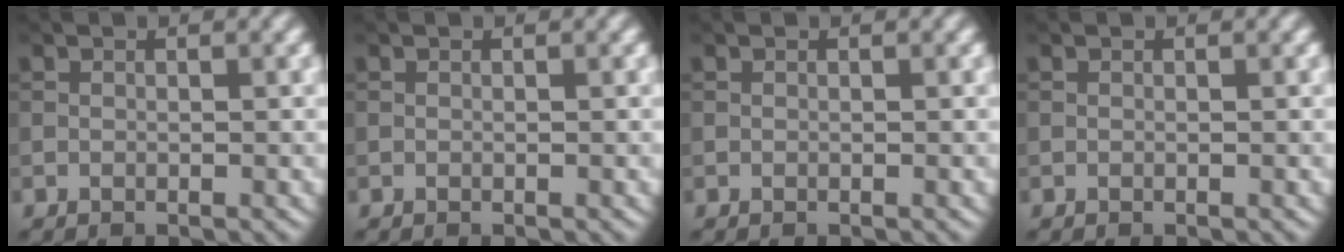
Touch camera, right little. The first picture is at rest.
{"total": 0.0}
{"total": 0.0}
{"total": 0.0}